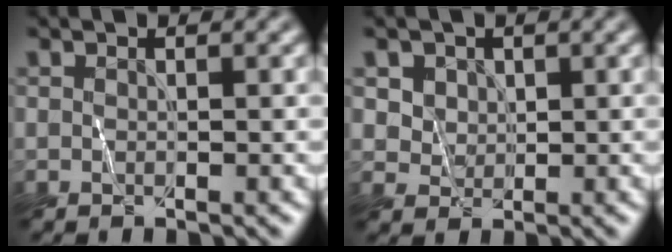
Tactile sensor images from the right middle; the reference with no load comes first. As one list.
[{"total": 4.1, "force": [2.1, 3.1, 1.7], "torque": [-0.050, 0.003, 0.041]}]